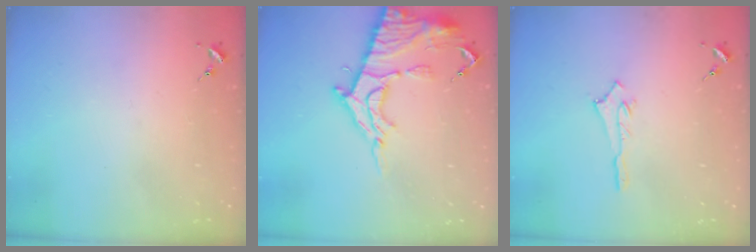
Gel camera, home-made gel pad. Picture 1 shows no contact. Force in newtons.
{"total": 16.6, "press": 16.5, "slide": 1.5}
{"total": 2.5, "press": 2.5, "slide": 0.2}